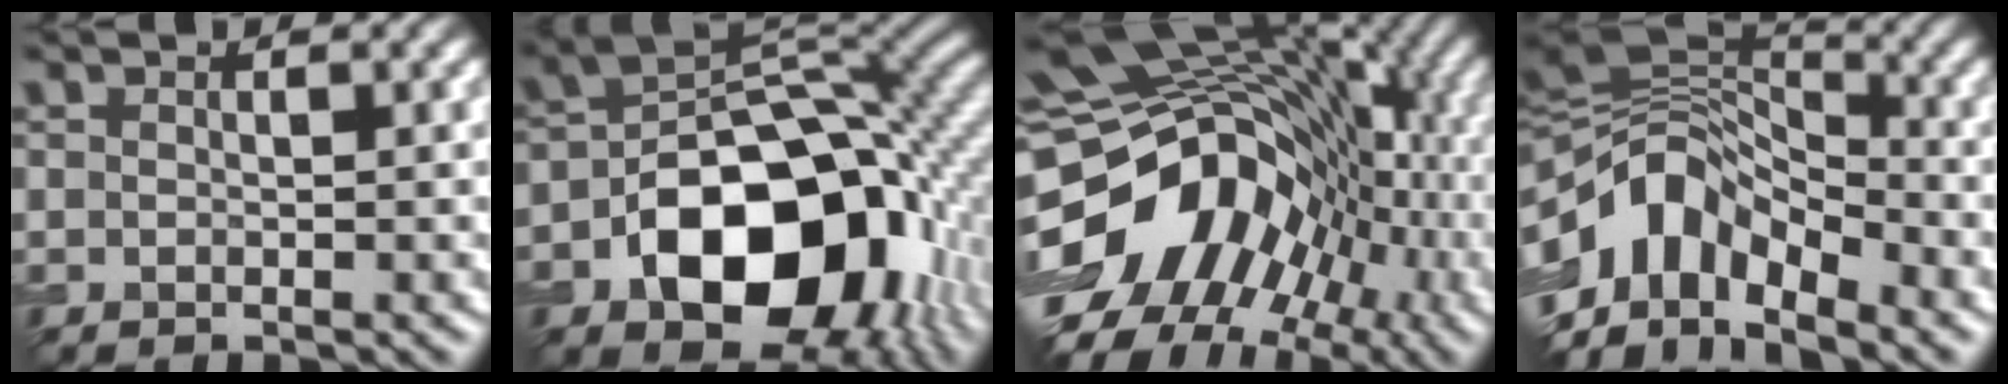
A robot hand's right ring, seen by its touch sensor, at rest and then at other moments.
{"total": 14.7, "force": [-4.7, 9.6, 10.1], "torque": [-0.141, -0.011, -0.076]}
{"total": 17.2, "force": [-4.0, 12.7, 10.9], "torque": [-0.172, 0.011, -0.070]}
{"total": 10.6, "force": [-4.6, 6.4, 7.2], "torque": [-0.128, 0.009, -0.094]}